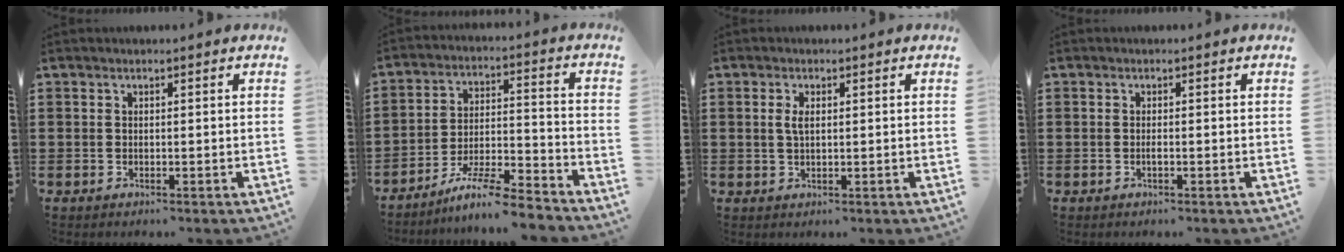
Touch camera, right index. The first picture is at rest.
{"total": 8.4, "force": [-7.6, 0.0, 3.7], "torque": [-0.065, 0.005, -0.146]}
{"total": 2.3, "force": [0.5, 1.0, 2.0], "torque": [-0.043, 0.005, 0.006]}
{"total": 0.7, "force": [-0.3, 0.1, 0.6], "torque": [-0.010, -0.002, -0.006]}